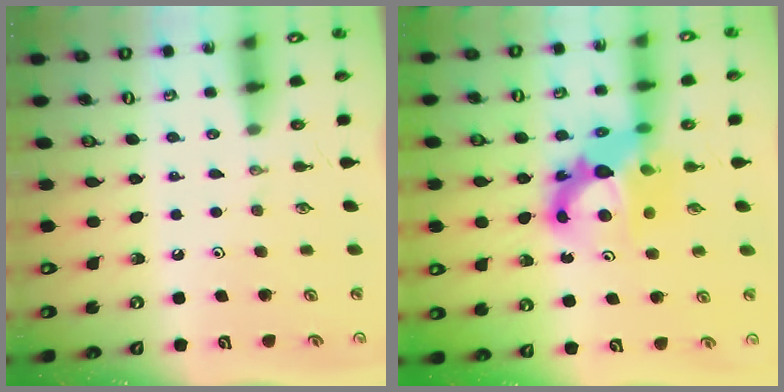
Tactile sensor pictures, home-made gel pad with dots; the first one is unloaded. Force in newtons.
{"total": 12.1, "press": 12.1, "slide": 1.3}